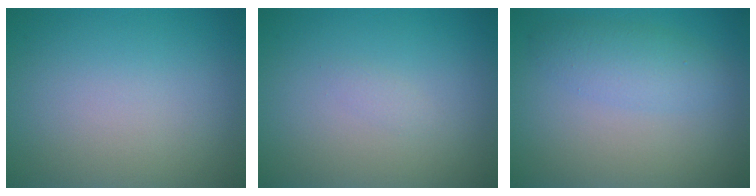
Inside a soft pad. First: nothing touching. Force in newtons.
{"total": 0.6, "press": 0.6, "slide": 0.0}
{"total": 2.6, "press": 2.6, "slide": 0.1}